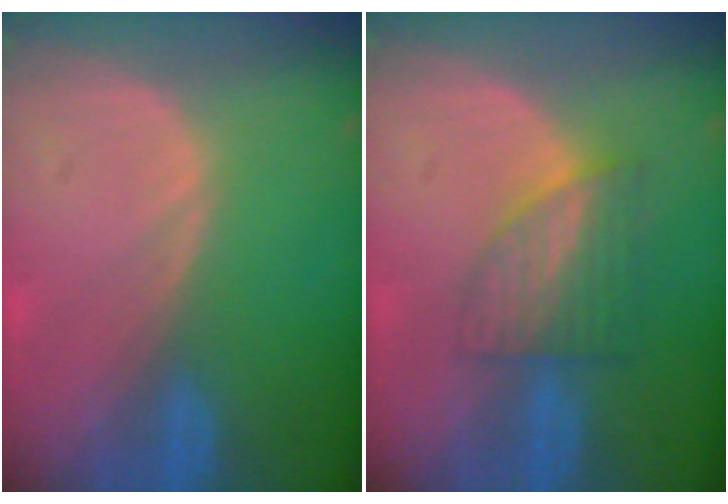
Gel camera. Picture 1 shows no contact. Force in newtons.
{"total": 6.2, "press": 5.6, "slide": 2.7}